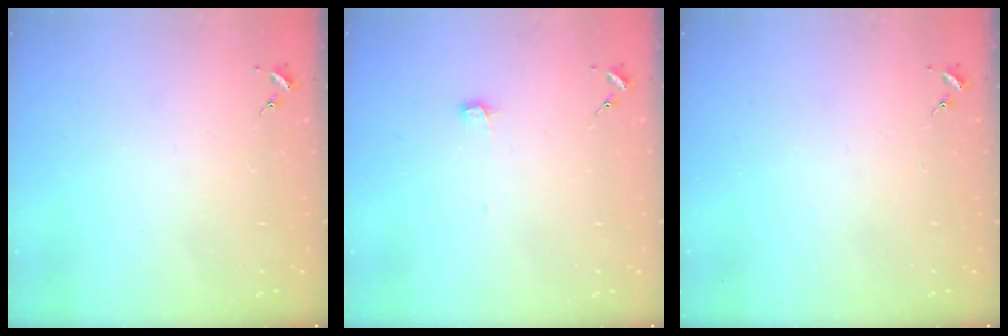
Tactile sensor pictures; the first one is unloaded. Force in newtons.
{"total": 3.7, "press": 3.7, "slide": 0.4}
{"total": 0.0}